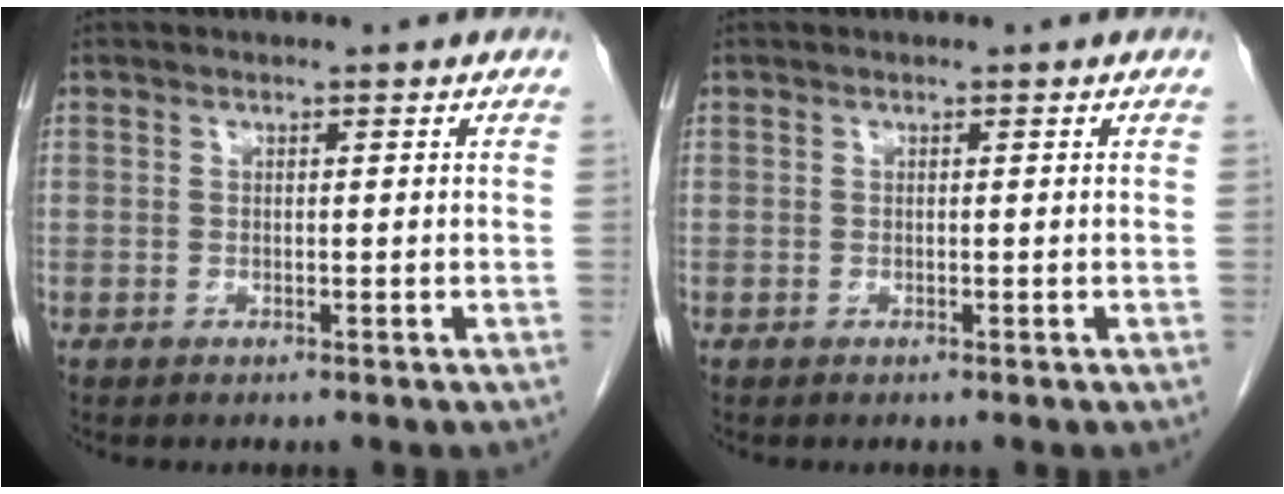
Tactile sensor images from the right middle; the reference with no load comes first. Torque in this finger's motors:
{"motor_torque": [-0.06, 0.05, -0.01, 0.00]}